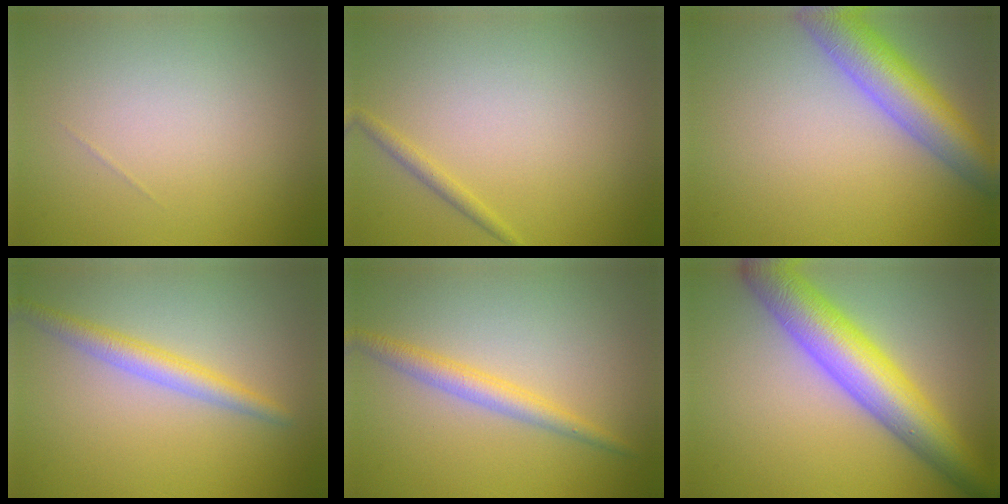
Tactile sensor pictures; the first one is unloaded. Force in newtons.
{"total": 1.1, "press": 1.1, "slide": 0.1}
{"total": 6.5, "press": 6.5, "slide": 0.5}
{"total": 2.6, "press": 2.6, "slide": 0.1}
{"total": 2.4, "press": 2.4, "slide": 0.1}
{"total": 8.4, "press": 8.4, "slide": 0.4}